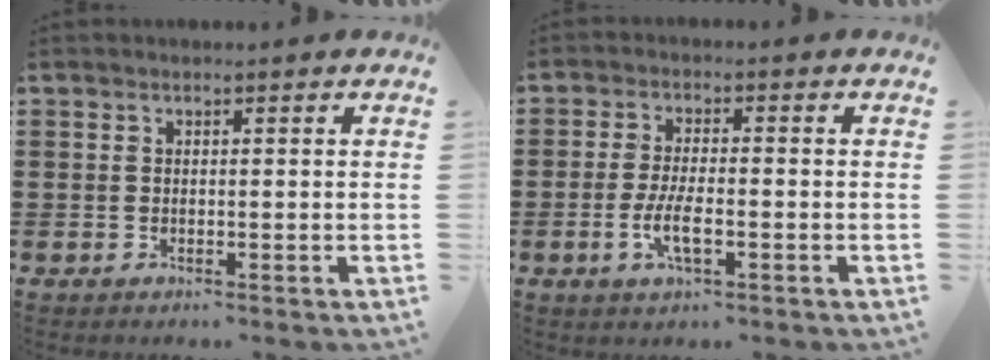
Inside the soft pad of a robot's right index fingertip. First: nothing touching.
{"total": 4.7, "force": [-1.6, 1.4, 4.2], "torque": [-0.091, -0.003, -0.034]}